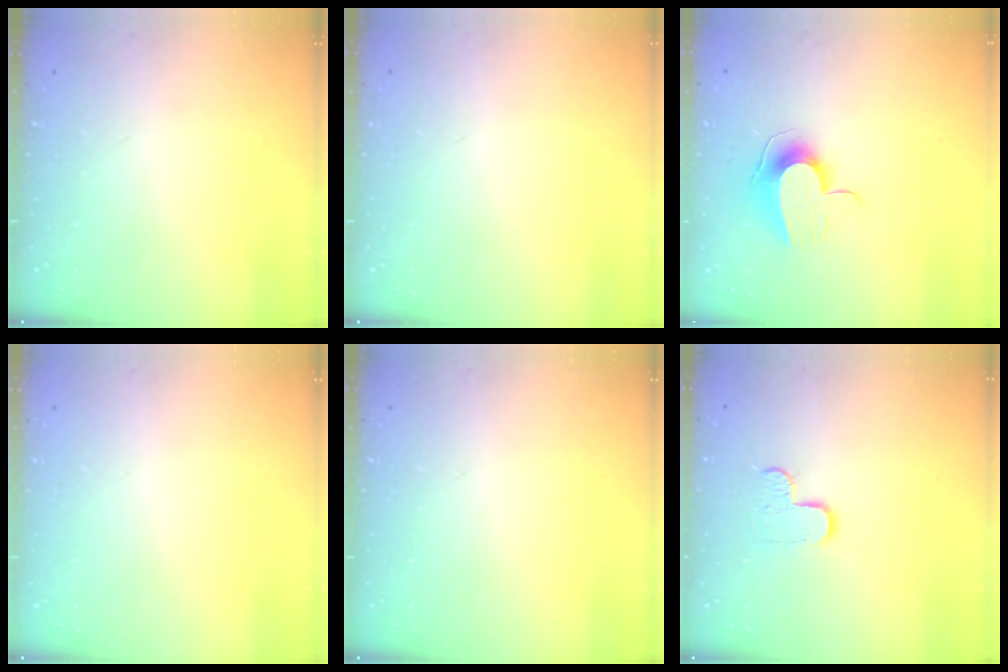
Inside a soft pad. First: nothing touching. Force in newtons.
{"total": 0.0}
{"total": 11.2, "press": 11.1, "slide": 0.5}
{"total": 0.0}
{"total": 0.0}
{"total": 6.2, "press": 6.2, "slide": 0.3}